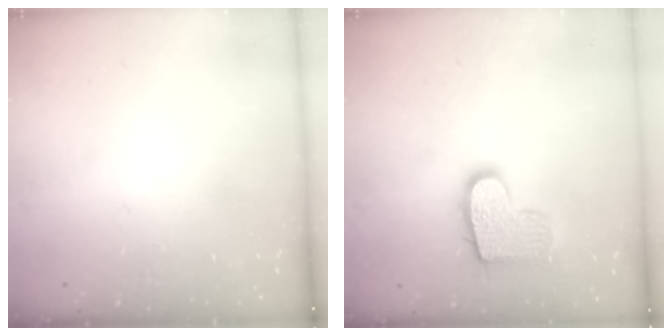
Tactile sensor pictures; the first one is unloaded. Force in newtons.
{"total": 12.7, "press": 12.7, "slide": 0.7}